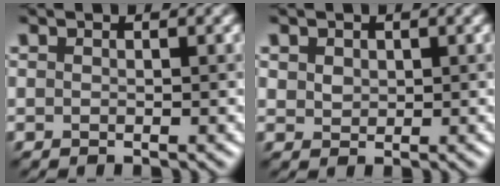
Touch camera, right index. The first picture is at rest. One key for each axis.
{"total": 1.5, "fx": 0.8, "fy": 1.1, "fz": 0.6, "tx": -0.011, "ty": 0.002, "tz": 0.017}